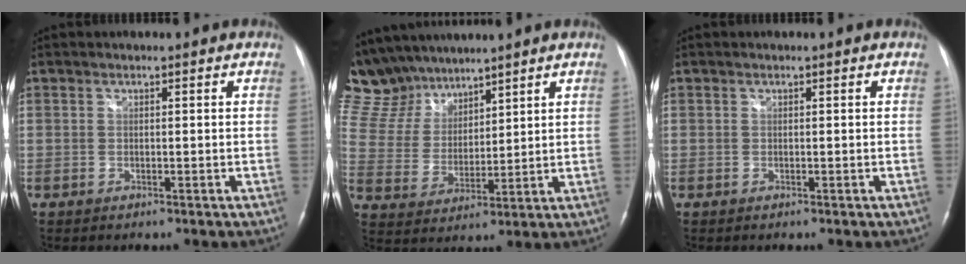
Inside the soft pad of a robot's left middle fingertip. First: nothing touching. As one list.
[{"total": 13.4, "force": [11.7, 5.6, 3.3], "torque": [-0.085, 0.030, 0.235]}, {"total": 0.0}]